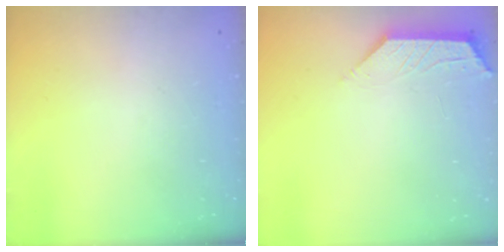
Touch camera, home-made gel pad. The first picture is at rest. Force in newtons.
{"total": 2.3, "press": 2.3, "slide": 0.4}